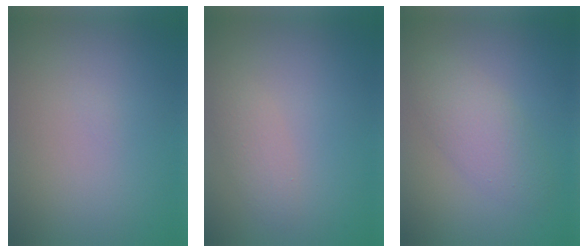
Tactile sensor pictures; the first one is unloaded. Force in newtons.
{"total": 1.6, "press": 1.6, "slide": 0.1}
{"total": 3.3, "press": 3.3, "slide": 0.1}